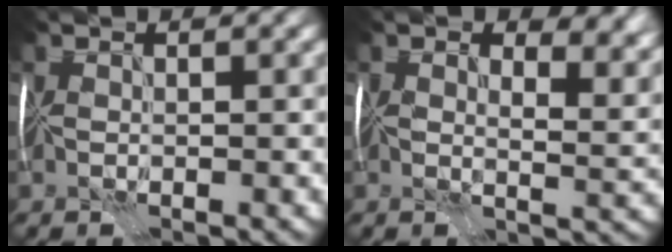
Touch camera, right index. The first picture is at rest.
{"total": 7.5, "force": [4.4, 3.7, 4.9], "torque": [-0.045, 0.007, 0.047]}